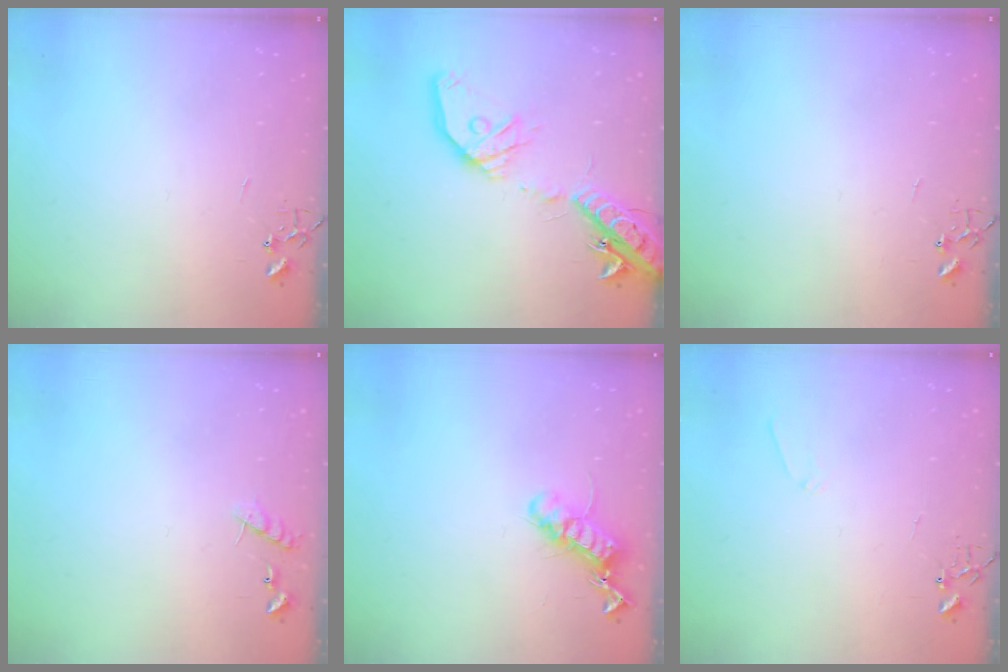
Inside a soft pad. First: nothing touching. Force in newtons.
{"total": 20.1, "press": 19.7, "slide": 3.9}
{"total": 0.0}
{"total": 6.7, "press": 6.7, "slide": 0.4}
{"total": 13.0, "press": 13.0, "slide": 0.3}
{"total": 5.9, "press": 5.9, "slide": 0.4}